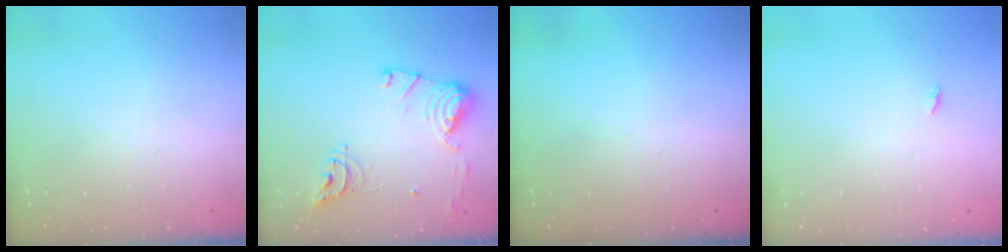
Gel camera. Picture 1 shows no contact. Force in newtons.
{"total": 15.3, "press": 15.2, "slide": 1.4}
{"total": 0.0}
{"total": 1.8, "press": 1.8, "slide": 0.2}